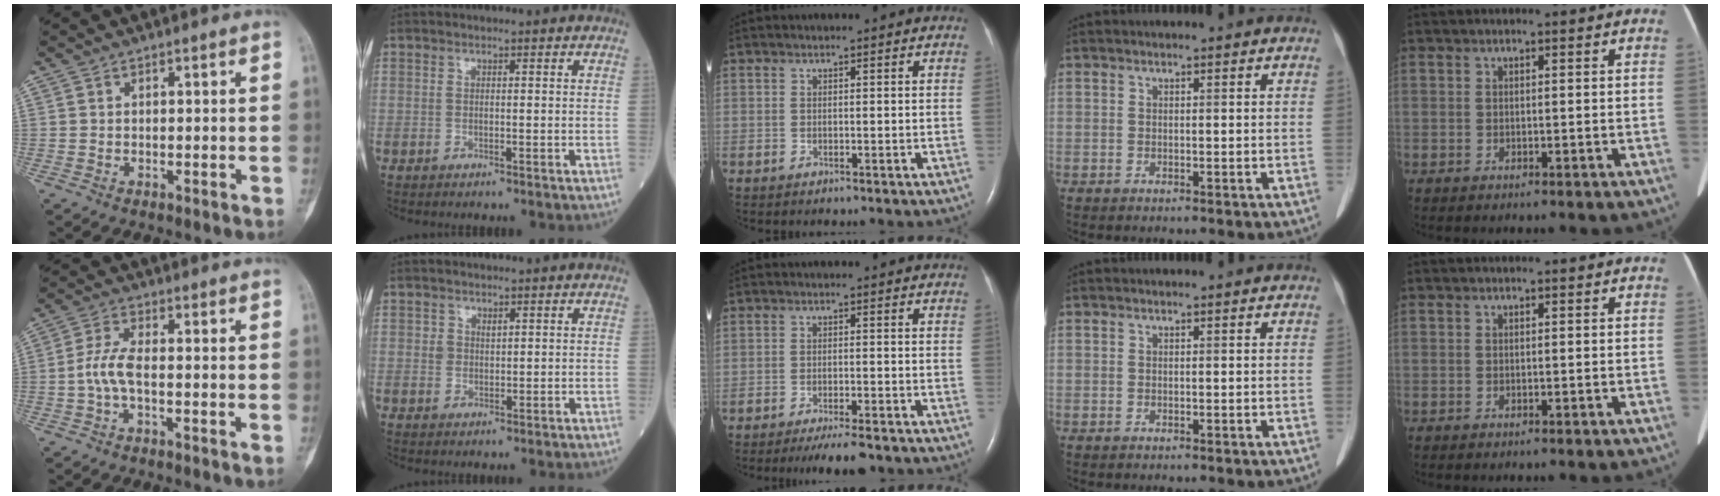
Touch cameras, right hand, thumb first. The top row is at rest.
{"thumb": {"total": 4.7, "force": [-1.3, 1.5, 4.3], "torque": [-0.103, 0.012, -0.030]}, "index": {"total": 1.6, "force": [0.7, 1.3, 0.5], "torque": [-0.006, -0.001, 0.011]}, "middle": {"total": 6.2, "force": [-5.1, 1.1, 3.3], "torque": [-0.046, -0.008, -0.076]}}